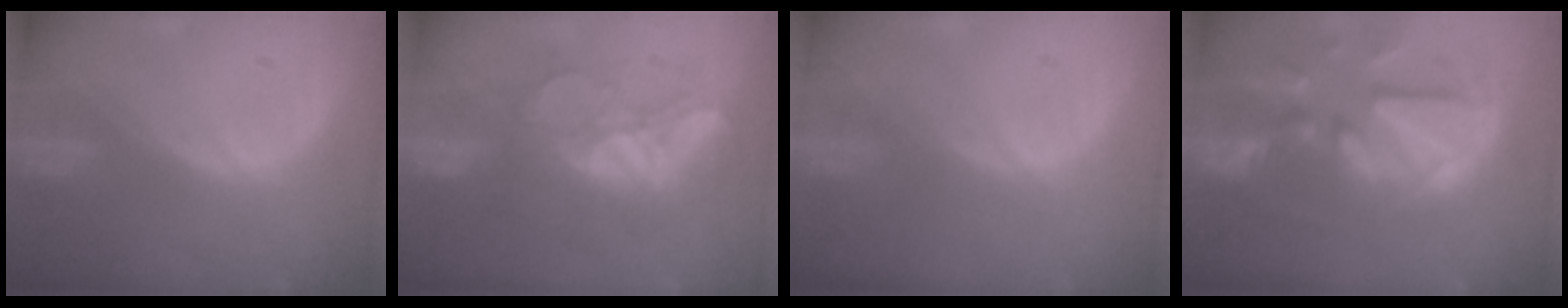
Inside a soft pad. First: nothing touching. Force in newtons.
{"total": 9.7, "press": 8.5, "slide": 4.6}
{"total": 0.0}
{"total": 12.7, "press": 11.1, "slide": 6.2}